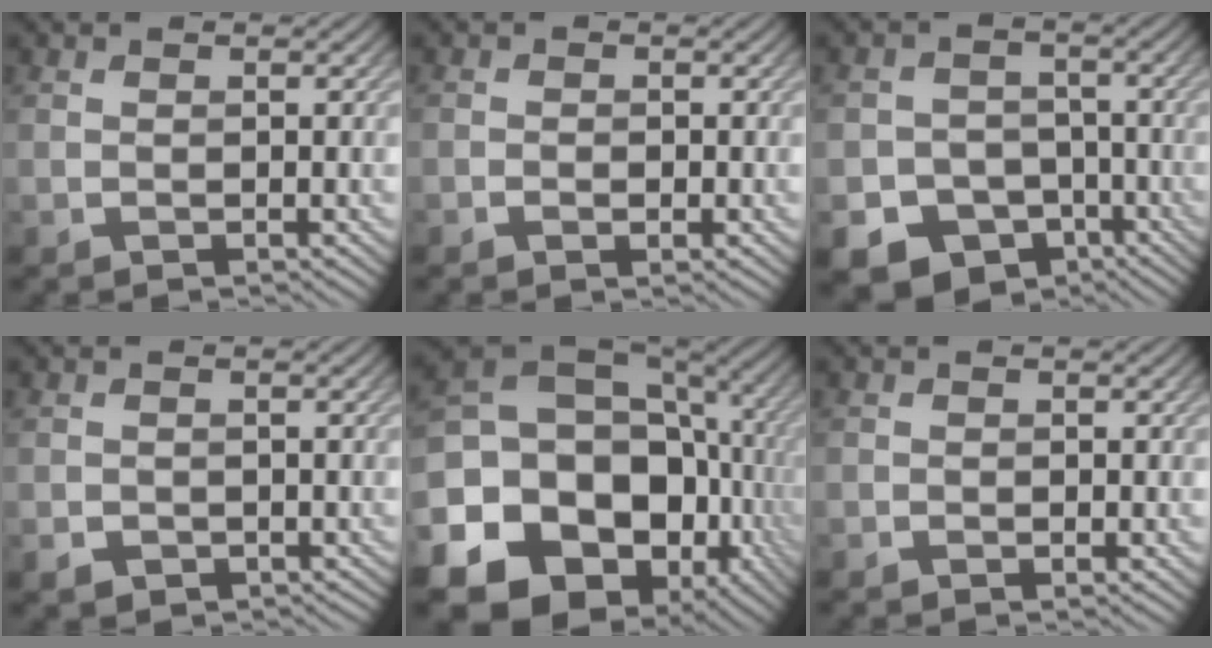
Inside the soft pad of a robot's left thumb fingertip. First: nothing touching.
{"total": 1.1, "force": [-0.5, 0.7, 0.8], "torque": [-0.010, -0.002, -0.009]}
{"total": 10.6, "force": [-6.5, 7.9, 2.9], "torque": [-0.061, -0.025, -0.109]}
{"total": 1.9, "force": [-0.9, 1.6, 0.6], "torque": [-0.009, -0.009, -0.018]}
{"total": 22.4, "force": [-7.3, 17.8, 11.4], "torque": [-0.246, -0.039, -0.122]}
{"total": 0.5, "force": [-0.2, 0.4, 0.3], "torque": [-0.003, -0.002, -0.003]}